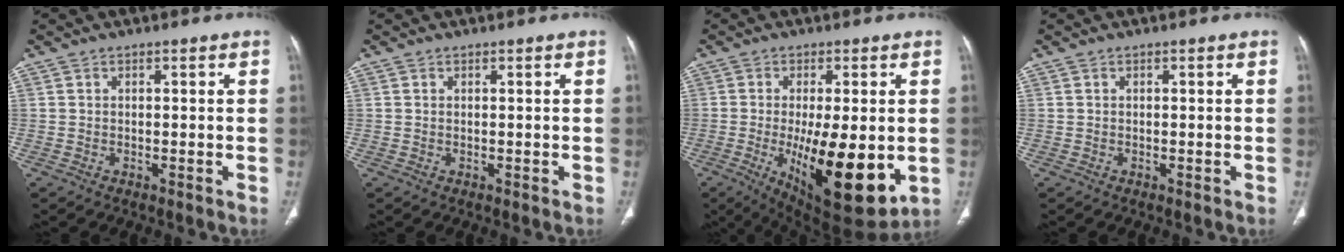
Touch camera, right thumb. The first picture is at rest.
{"total": 0.0}
{"total": 18.3, "force": [-3.2, 6.3, 16.9], "torque": [-0.255, -0.031, -0.027]}
{"total": 0.0}